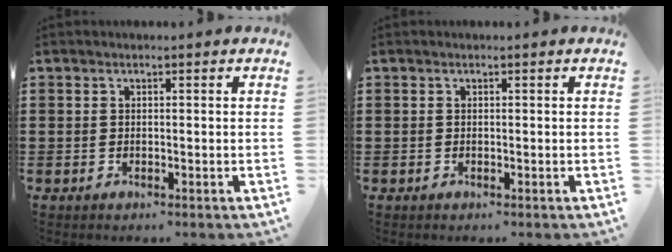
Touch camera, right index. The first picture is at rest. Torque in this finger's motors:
{"motor_torque": [0.00, 0.00, 0.03, -0.01]}